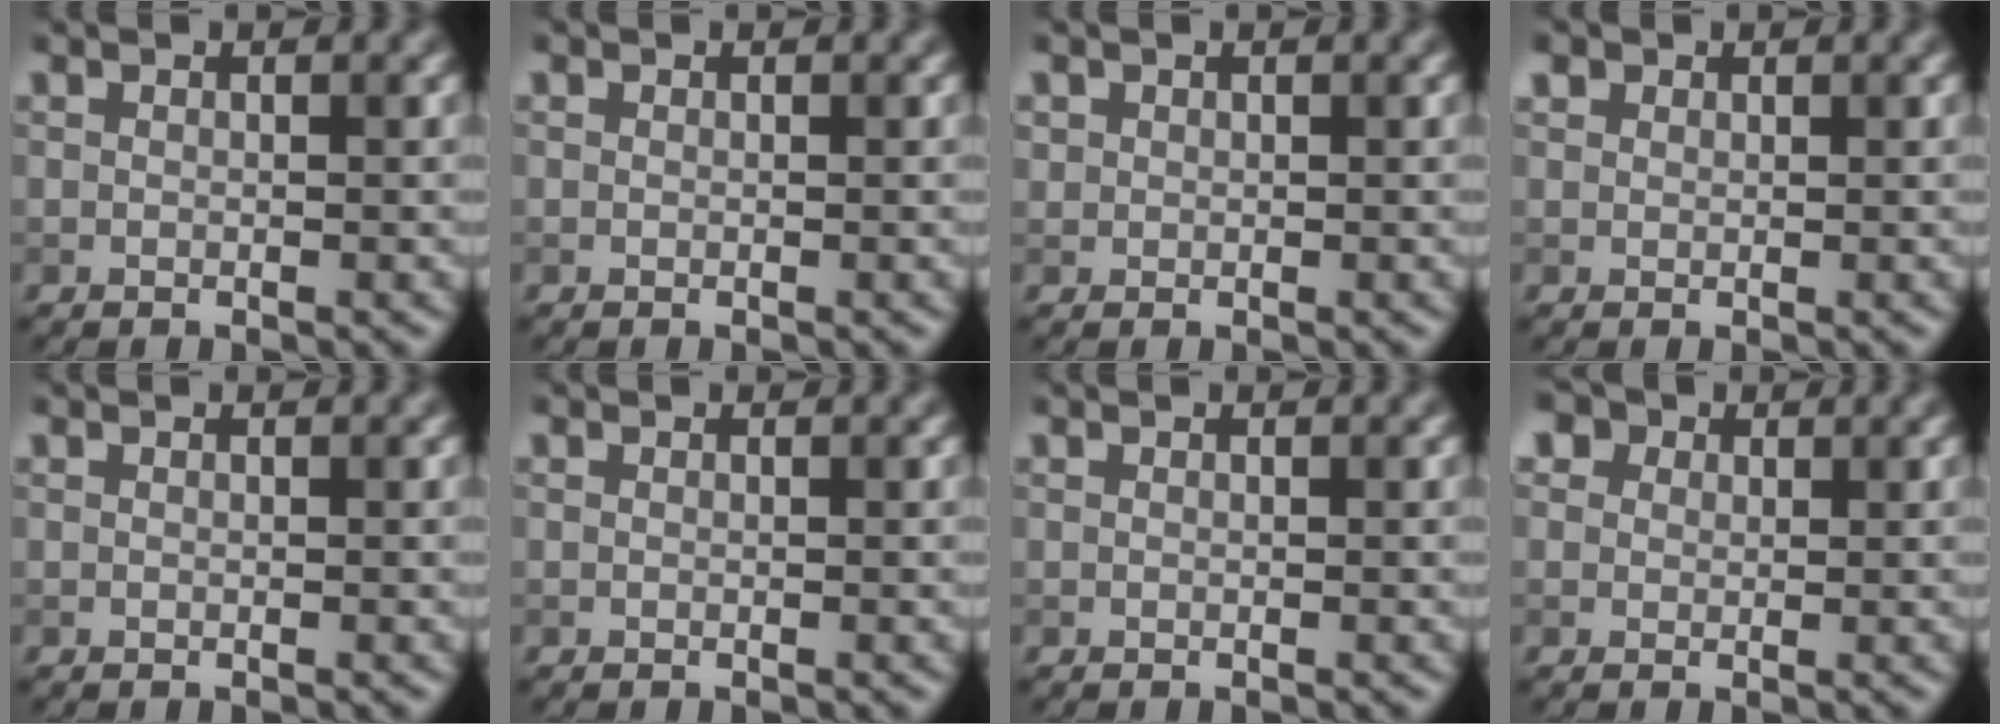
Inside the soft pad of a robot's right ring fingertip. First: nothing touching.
{"total": 0.0}
{"total": 0.6, "force": [0.2, 0.5, 0.0], "torque": [0.006, -0.003, 0.007]}
{"total": 1.0, "force": [0.7, 0.6, 0.2], "torque": [-0.002, 0.000, 0.009]}
{"total": 0.0}
{"total": 0.0}
{"total": 0.0}
{"total": 4.8, "force": [2.8, 3.2, 2.2], "torque": [-0.043, 0.018, 0.021]}